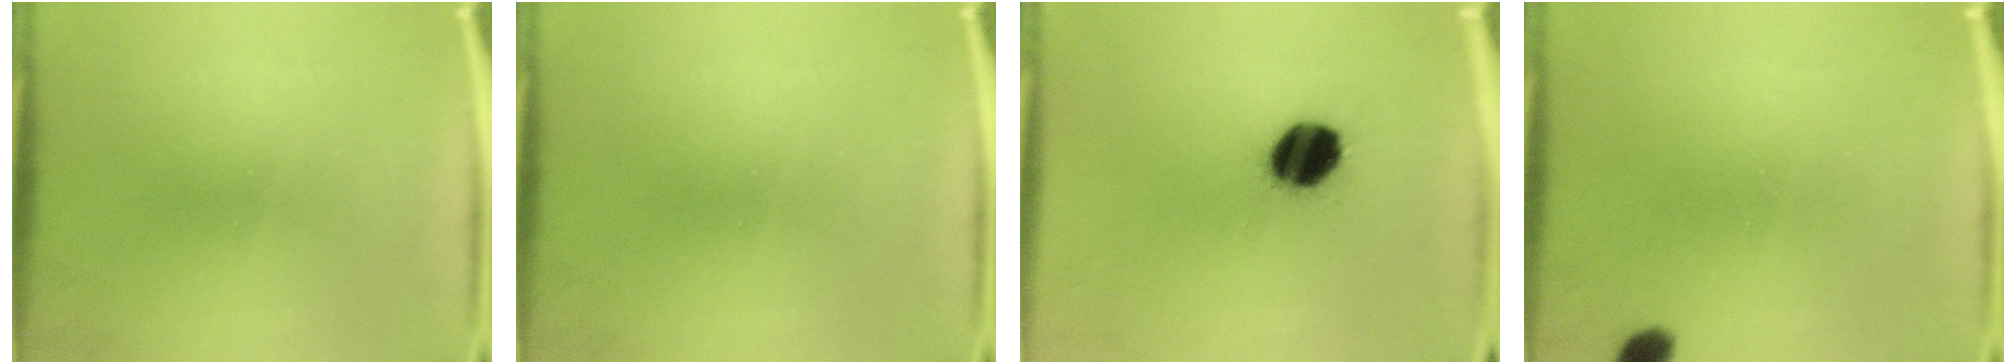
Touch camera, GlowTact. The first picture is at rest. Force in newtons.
{"total": 0.0}
{"total": 10.8}
{"total": 2.3}